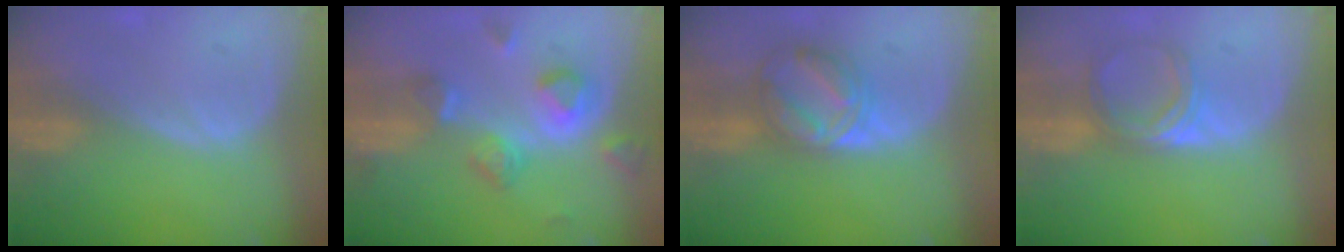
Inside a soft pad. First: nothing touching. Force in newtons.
{"total": 7.3, "press": 6.9, "slide": 2.5}
{"total": 6.6, "press": 6.6, "slide": 0.4}
{"total": 5.1, "press": 4.5, "slide": 2.3}